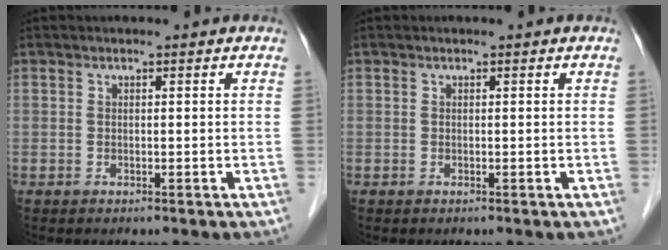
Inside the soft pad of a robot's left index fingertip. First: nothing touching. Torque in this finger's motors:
{"motor_torque": [0.00, 0.00, 0.00, 0.00]}